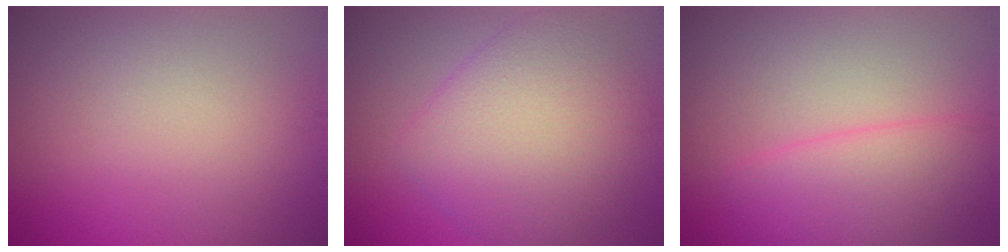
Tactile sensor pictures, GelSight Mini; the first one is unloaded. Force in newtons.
{"total": 7.5, "press": 7.5, "slide": 0.3}
{"total": 4.3, "press": 4.3, "slide": 0.1}